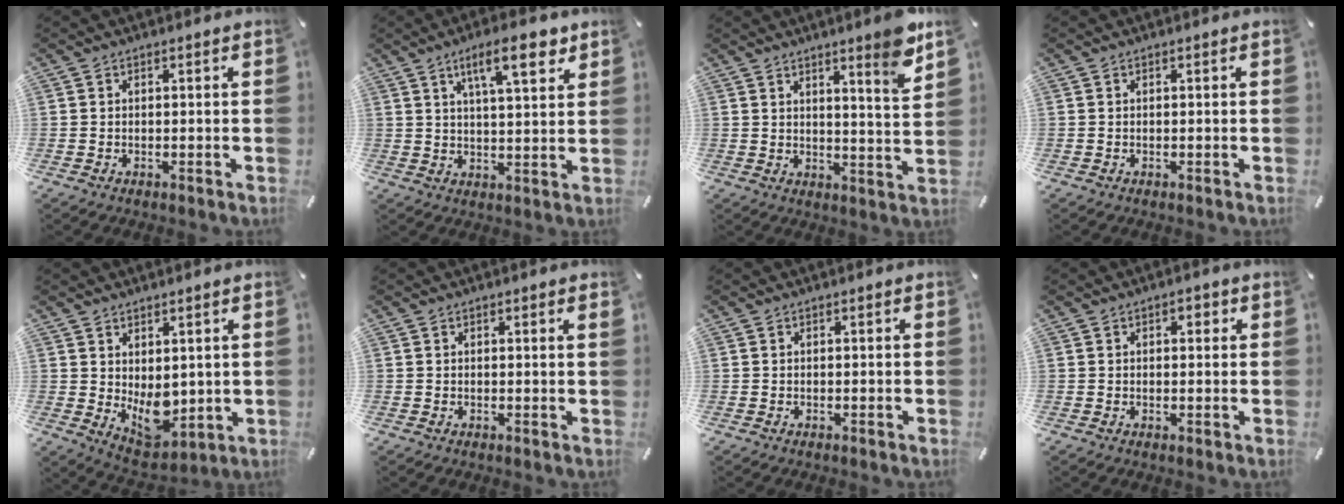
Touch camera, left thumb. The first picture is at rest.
{"total": 11.4, "force": [6.2, 3.4, 8.9], "torque": [-0.135, -0.019, 0.100]}
{"total": 8.4, "force": [6.5, 0.1, 5.4], "torque": [-0.080, -0.050, 0.103]}
{"total": 0.0}
{"total": 7.7, "force": [0.6, 5.9, 4.9], "torque": [-0.056, -0.013, 0.017]}
{"total": 0.7, "force": [0.4, 0.0, 0.5], "torque": [-0.010, -0.001, 0.007]}
{"total": 0.0}
{"total": 2.1, "force": [0.7, 1.5, 1.3], "torque": [-0.021, 0.004, 0.007]}